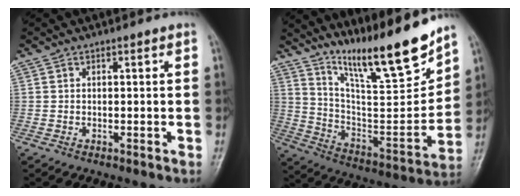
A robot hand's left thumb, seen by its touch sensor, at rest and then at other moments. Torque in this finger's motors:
{"motor_torque": [0.69, 0.09, 0.80, -1.88, 0.12]}